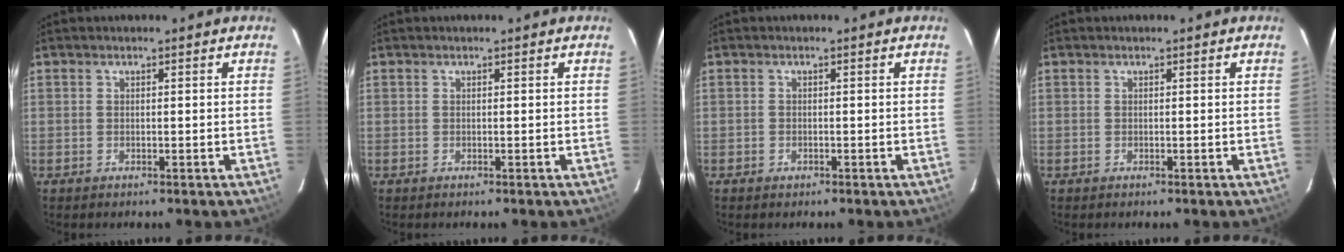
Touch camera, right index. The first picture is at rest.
{"total": 0.0}
{"total": 1.0, "force": [-0.6, 0.8, 0.2], "torque": [-0.003, 0.001, -0.010]}
{"total": 0.0}